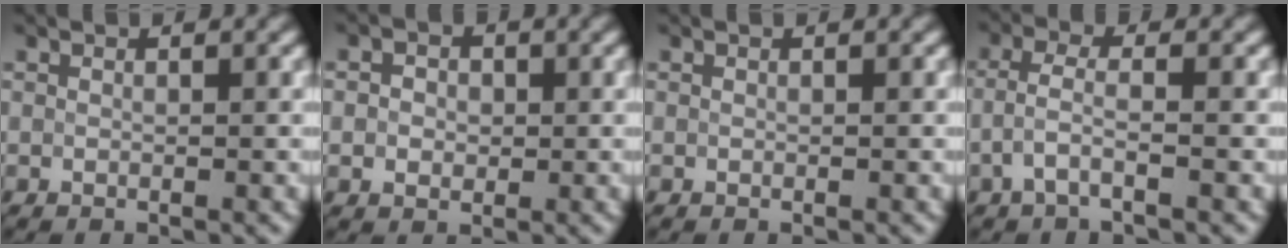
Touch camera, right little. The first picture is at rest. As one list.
[{"total": 1.7, "force": [0.0, 1.5, 0.7], "torque": [-0.003, 0.000, -0.005]}, {"total": 0.0}, {"total": 2.4, "force": [-1.0, 0.4, 2.1], "torque": [-0.050, 0.010, -0.025]}]